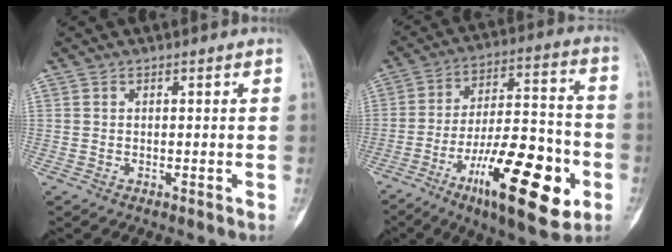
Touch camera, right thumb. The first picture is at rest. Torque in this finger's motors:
{"motor_torque": [0.59, 0.81, 1.67, -1.10, 0.05]}